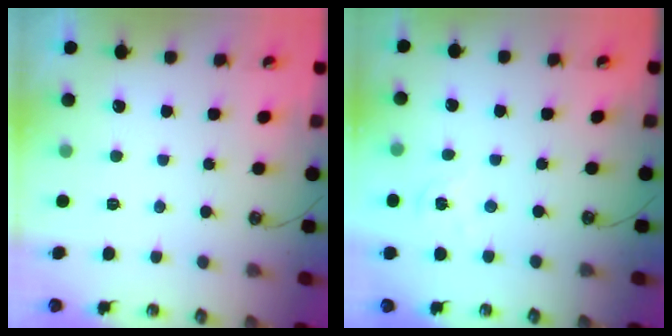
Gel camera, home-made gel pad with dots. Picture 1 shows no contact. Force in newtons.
{"total": 2.2, "press": 2.2, "slide": 0.3}